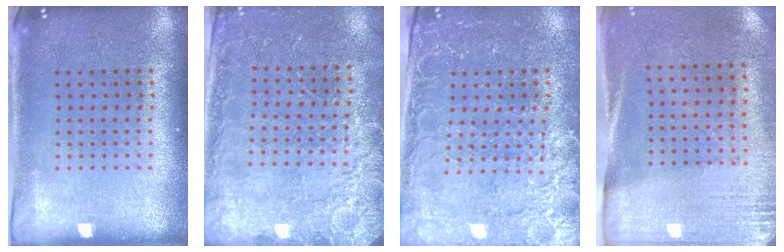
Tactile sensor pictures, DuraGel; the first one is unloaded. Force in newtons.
{"total": 2.6, "press": 2.5, "slide": 0.5}
{"total": 3.1, "press": 2.9, "slide": 1.0}
{"total": 2.7, "press": 2.4, "slide": 1.2}